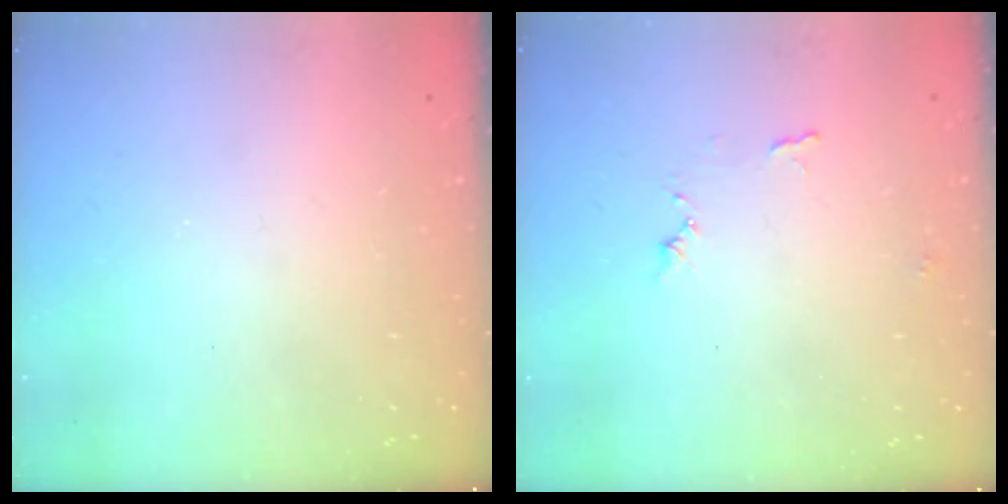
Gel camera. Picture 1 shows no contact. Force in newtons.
{"total": 5.9, "press": 5.9, "slide": 0.4}